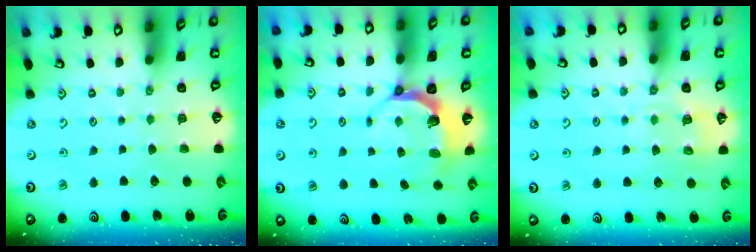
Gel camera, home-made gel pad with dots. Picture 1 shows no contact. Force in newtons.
{"total": 5.4, "press": 4.3, "slide": 3.2}
{"total": 6.2, "press": 6.1, "slide": 1.0}